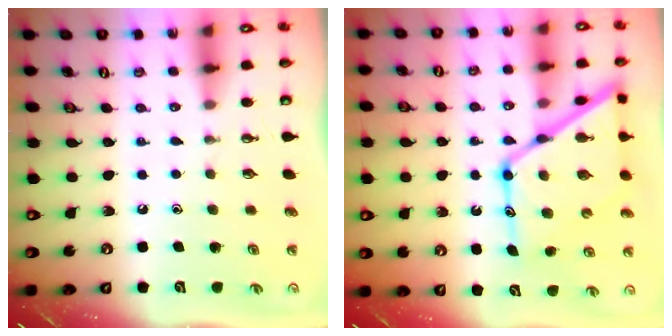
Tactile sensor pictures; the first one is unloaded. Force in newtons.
{"total": 20.1, "press": 20.0, "slide": 1.9}